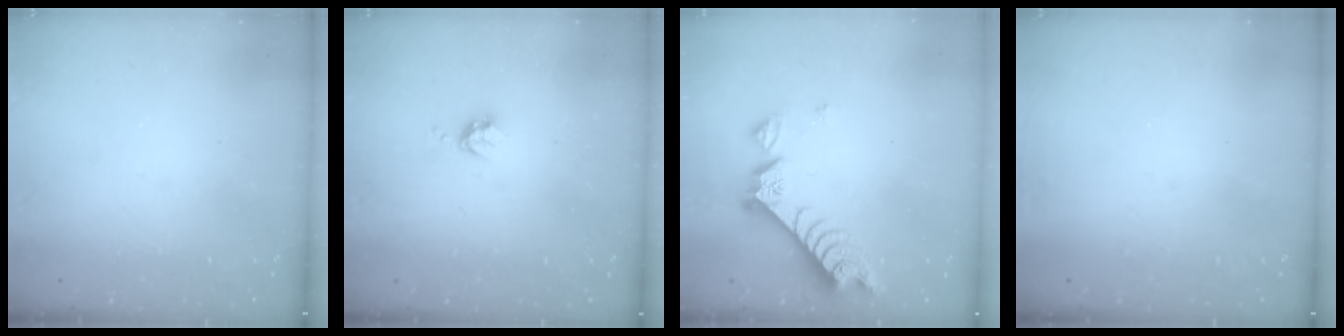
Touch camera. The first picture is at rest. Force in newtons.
{"total": 3.8, "press": 3.8, "slide": 0.4}
{"total": 8.5, "press": 8.4, "slide": 0.8}
{"total": 0.0}